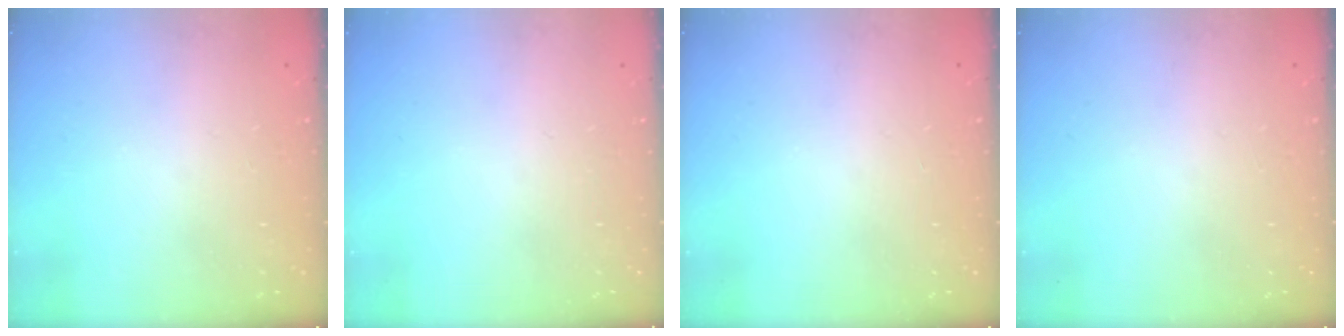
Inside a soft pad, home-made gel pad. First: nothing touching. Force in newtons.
{"total": 0.0}
{"total": 0.0}
{"total": 0.0}